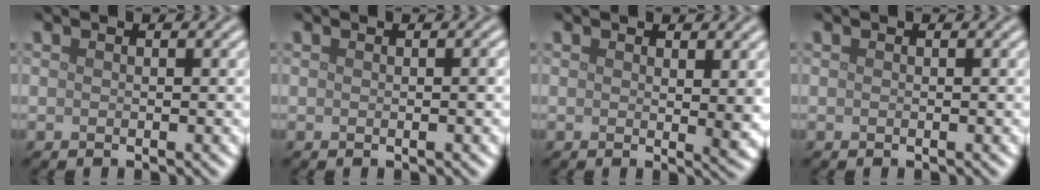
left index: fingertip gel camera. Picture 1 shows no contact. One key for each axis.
{"total": 0.7, "fx": 0.0, "fy": 0.1, "fz": 0.7, "tx": -0.010, "ty": 0.001, "tz": 0.001}
{"total": 2.2, "fx": 0.7, "fy": 0.4, "fz": 2.1, "tx": -0.024, "ty": -0.009, "tz": 0.013}
{"total": 0.0}